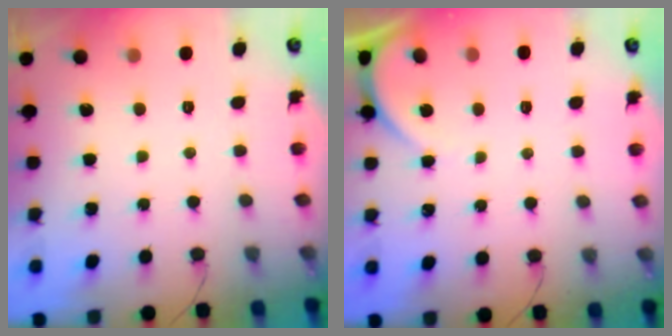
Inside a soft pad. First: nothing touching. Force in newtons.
{"total": 2.8, "press": 2.8, "slide": 0.3}